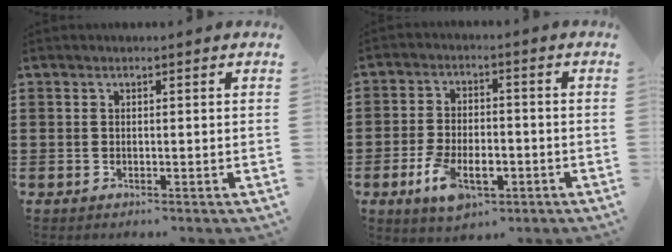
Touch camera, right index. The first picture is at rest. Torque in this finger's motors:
{"motor_torque": [1.08, -1.06, 0.50, 0.09]}